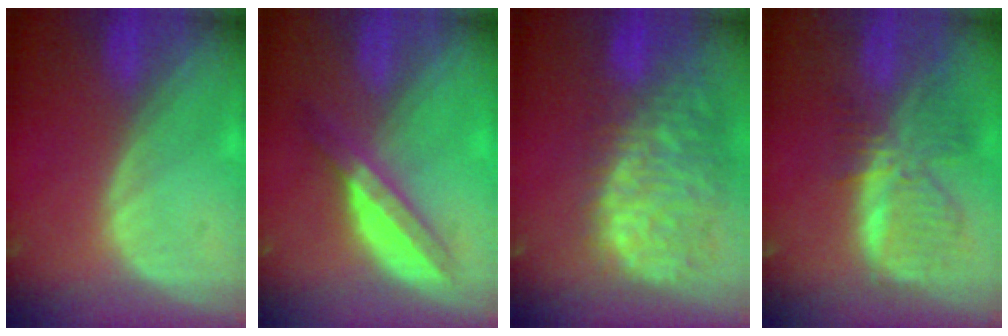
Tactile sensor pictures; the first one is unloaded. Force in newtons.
{"total": 6.2, "press": 5.4, "slide": 3.0}
{"total": 13.5, "press": 11.1, "slide": 7.6}
{"total": 8.3, "press": 7.3, "slide": 4.0}